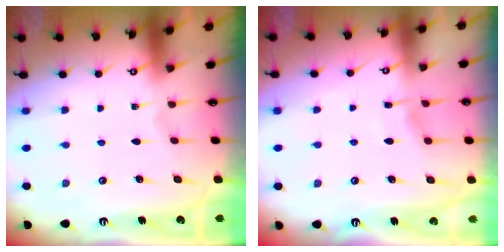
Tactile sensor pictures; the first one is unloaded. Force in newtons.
{"total": 3.7, "press": 3.7, "slide": 0.3}